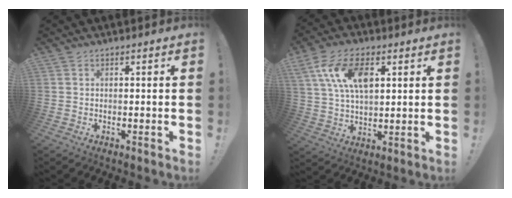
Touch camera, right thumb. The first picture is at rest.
{"total": 13.6, "force": [5.3, 7.5, 10.1], "torque": [-0.180, 0.002, 0.099]}